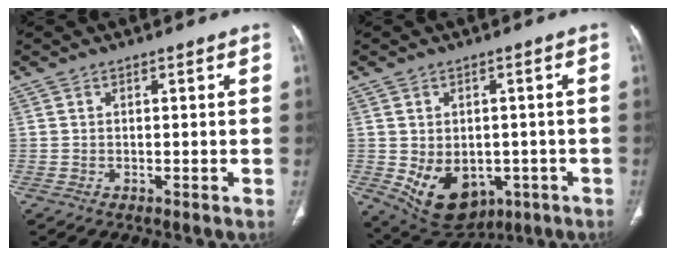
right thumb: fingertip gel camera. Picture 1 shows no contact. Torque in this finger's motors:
{"motor_torque": [-0.49, 0.66, -0.07, 0.11, 0.12]}